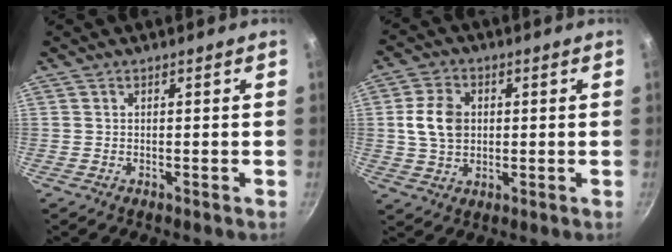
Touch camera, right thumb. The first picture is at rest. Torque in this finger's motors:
{"motor_torque": [1.84, 2.20, 1.81, -0.75, 0.10]}